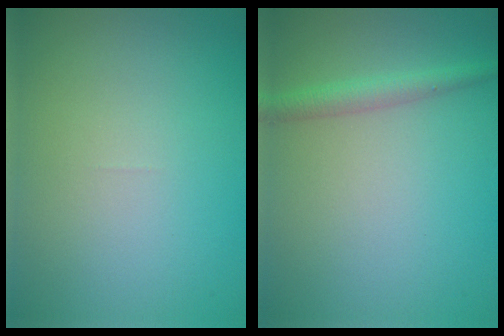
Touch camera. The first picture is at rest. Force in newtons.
{"total": 2.0, "press": 2.0, "slide": 0.1}